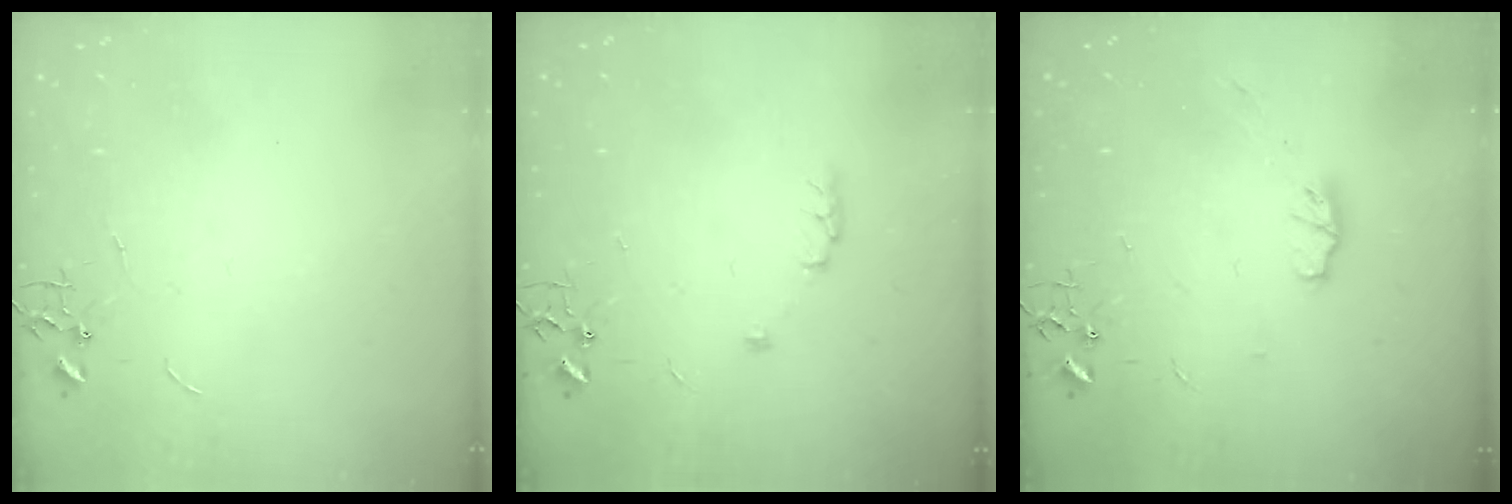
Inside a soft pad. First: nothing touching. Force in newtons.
{"total": 5.3, "press": 5.2, "slide": 0.8}
{"total": 4.6, "press": 4.6, "slide": 0.6}